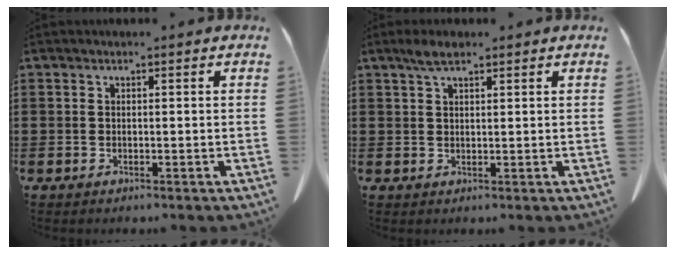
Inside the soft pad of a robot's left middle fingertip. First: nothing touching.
{"total": 2.7, "force": [1.8, 0.8, 1.9], "torque": [-0.041, 0.003, 0.033]}